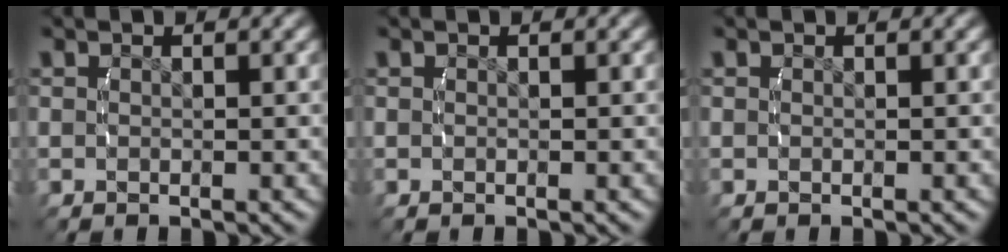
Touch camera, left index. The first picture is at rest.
{"total": 0.0}
{"total": 0.0}